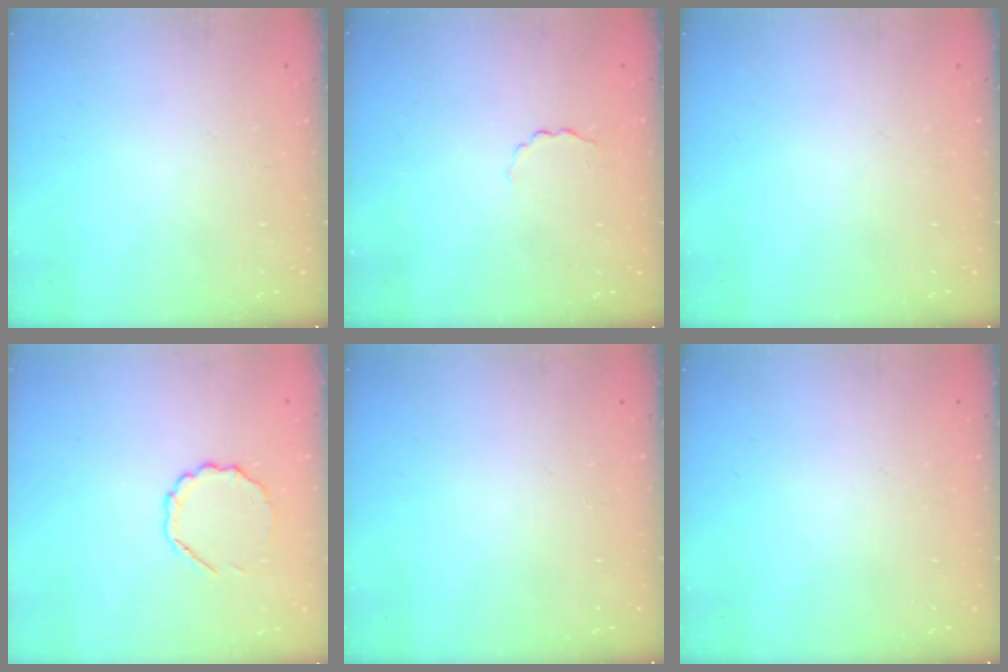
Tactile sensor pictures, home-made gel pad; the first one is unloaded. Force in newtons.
{"total": 2.0, "press": 1.9, "slide": 0.5}
{"total": 0.0}
{"total": 5.9, "press": 5.7, "slide": 1.7}
{"total": 0.0}
{"total": 0.0}